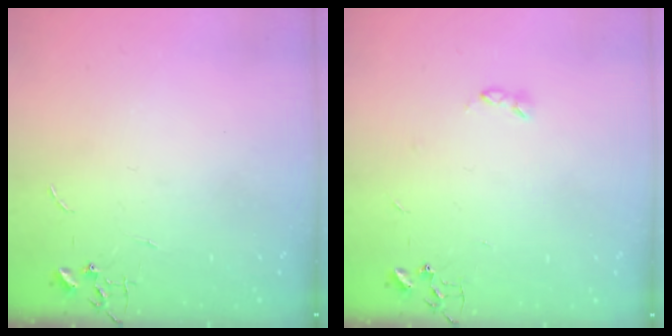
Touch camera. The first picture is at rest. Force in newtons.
{"total": 2.6, "press": 2.5, "slide": 0.5}